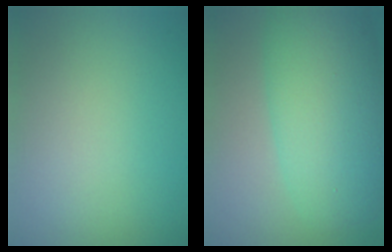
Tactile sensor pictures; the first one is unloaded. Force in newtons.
{"total": 9.5, "press": 9.5, "slide": 0.2}